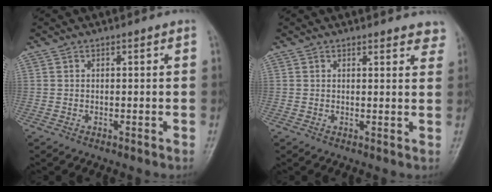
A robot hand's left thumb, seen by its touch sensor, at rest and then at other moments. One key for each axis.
{"total": 4.5, "fx": 4.1, "fy": 1.4, "fz": 1.2, "tx": 0.014, "ty": -0.018, "tz": 0.031}